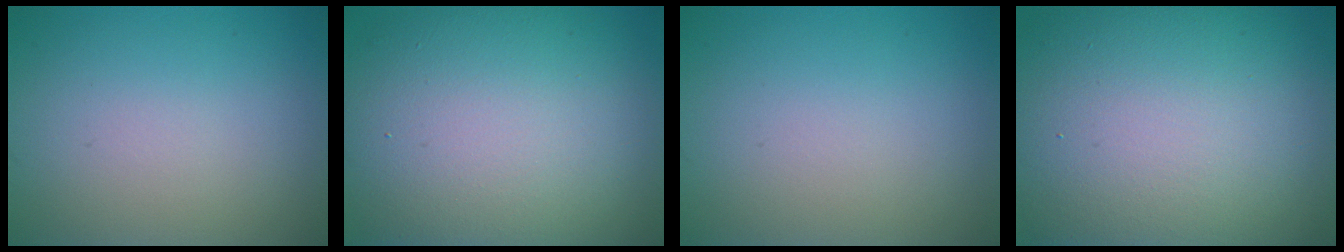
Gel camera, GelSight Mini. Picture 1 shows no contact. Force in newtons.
{"total": 14.9, "press": 14.9, "slide": 1.1}
{"total": 0.0}
{"total": 18.7, "press": 18.7, "slide": 1.0}